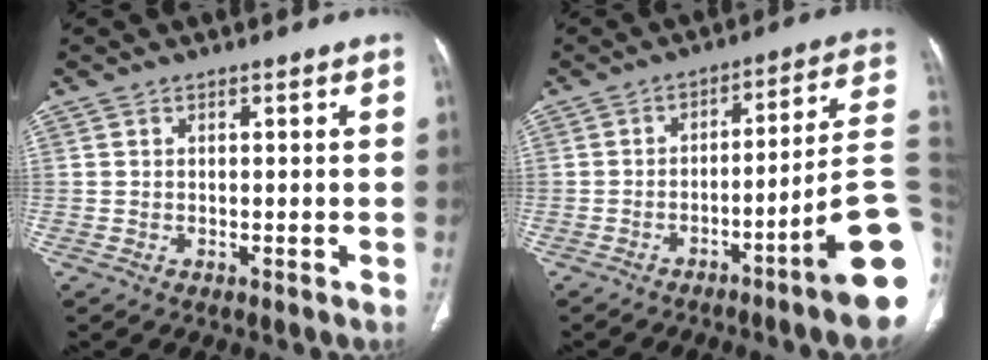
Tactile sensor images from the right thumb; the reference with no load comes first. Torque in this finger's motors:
{"motor_torque": [3.49, 1.26, 1.30, -1.47, 0.40]}